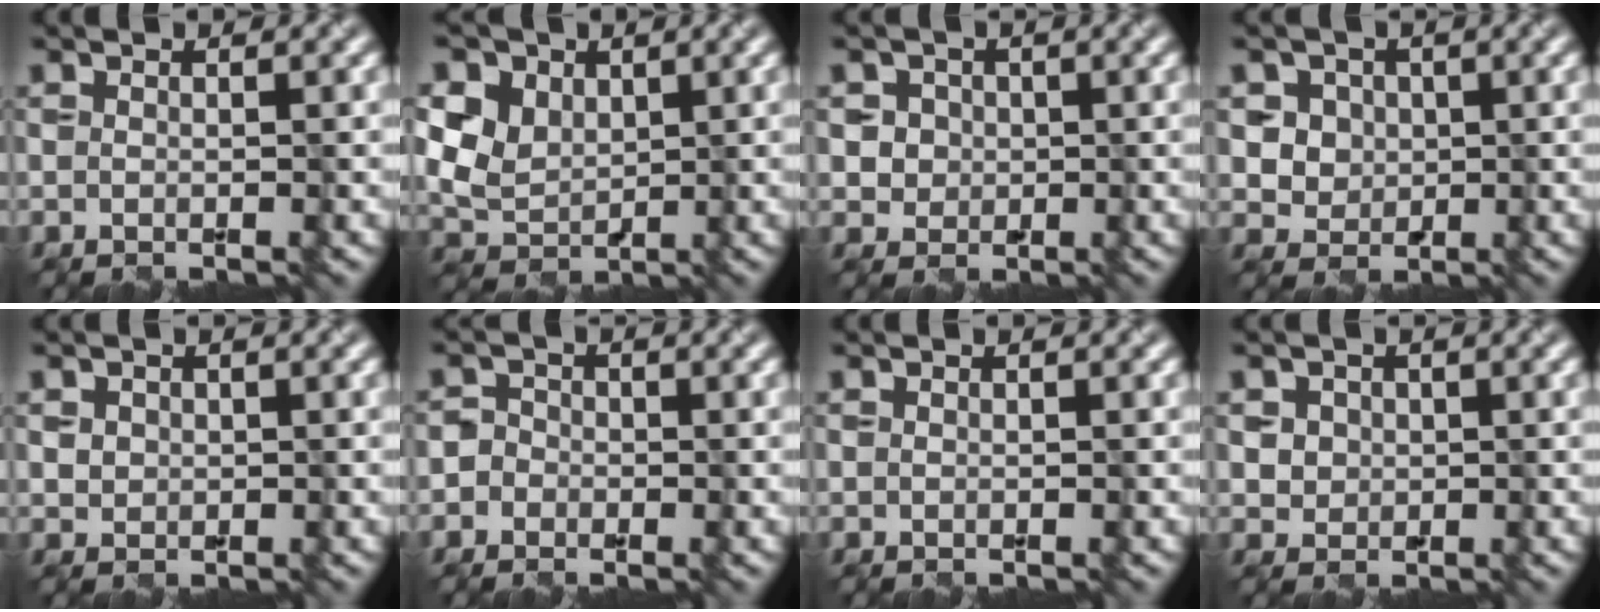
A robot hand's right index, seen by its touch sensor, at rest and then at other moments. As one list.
[{"total": 7.6, "force": [2.9, 5.8, 4.0], "torque": [-0.091, 0.021, 0.042]}, {"total": 3.2, "force": [0.8, 2.9, 1.1], "torque": [-0.009, 0.007, 0.015]}, {"total": 4.3, "force": [1.3, 3.7, 1.6], "torque": [-0.025, 0.003, 0.028]}, {"total": 1.0, "force": [0.3, 0.9, 0.2], "torque": [-0.001, -0.004, 0.010]}, {"total": 2.2, "force": [-0.8, 2.0, 0.2], "torque": [0.020, 0.015, -0.031]}, {"total": 0.0}, {"total": 2.2, "force": [0.7, 2.0, 0.8], "torque": [-0.016, 0.003, 0.024]}]